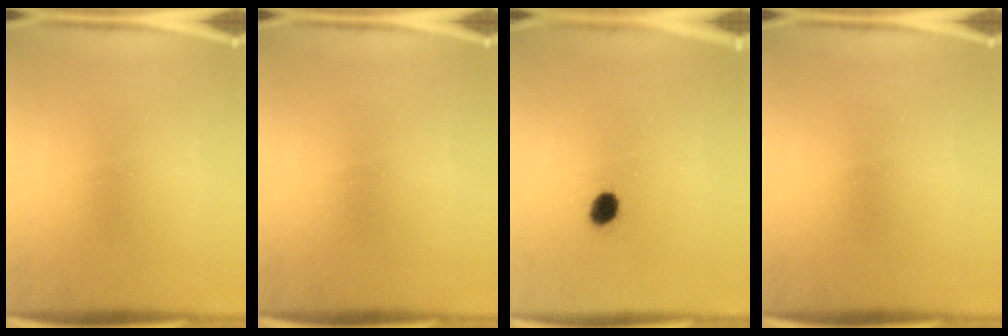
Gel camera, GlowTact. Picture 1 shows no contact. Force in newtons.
{"total": 0.0}
{"total": 3.6}
{"total": 0.0}